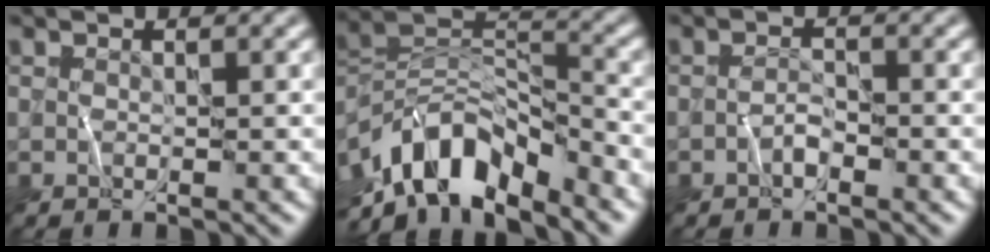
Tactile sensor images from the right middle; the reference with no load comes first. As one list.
[{"total": 10.0, "force": [-6.6, 4.3, 6.2], "torque": [-0.098, 0.003, -0.133]}, {"total": 0.9, "force": [-0.6, 0.2, 0.5], "torque": [-0.008, 0.006, -0.014]}]